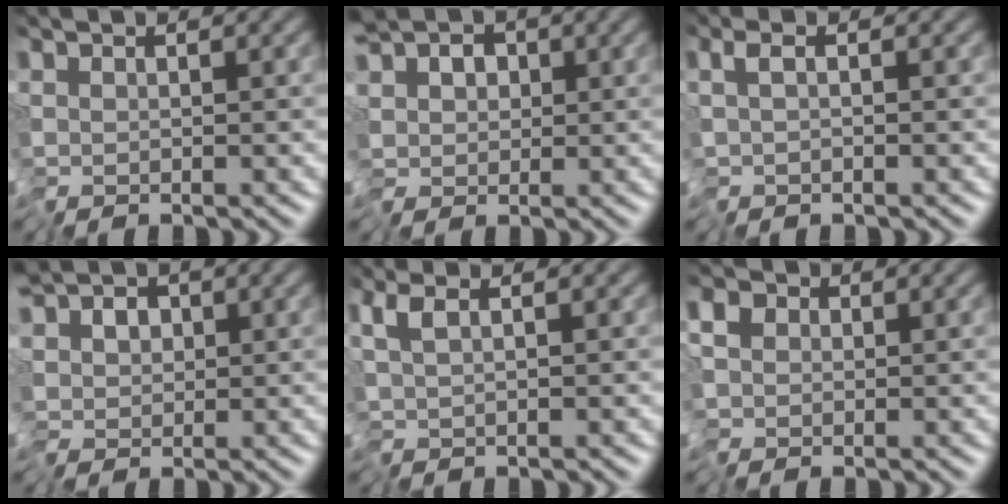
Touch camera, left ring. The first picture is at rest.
{"total": 3.6, "force": [-0.5, 2.4, 2.6], "torque": [-0.054, -0.004, -0.015]}
{"total": 0.7, "force": [-0.4, -0.4, 0.2], "torque": [-0.003, -0.007, -0.008]}
{"total": 2.9, "force": [-0.1, 1.8, 2.3], "torque": [-0.048, -0.002, -0.007]}
{"total": 0.8, "force": [0.0, -0.1, 0.8], "torque": [-0.016, -0.006, 0.003]}
{"total": 2.8, "force": [-0.1, 2.3, 1.6], "torque": [-0.035, 0.010, -0.010]}